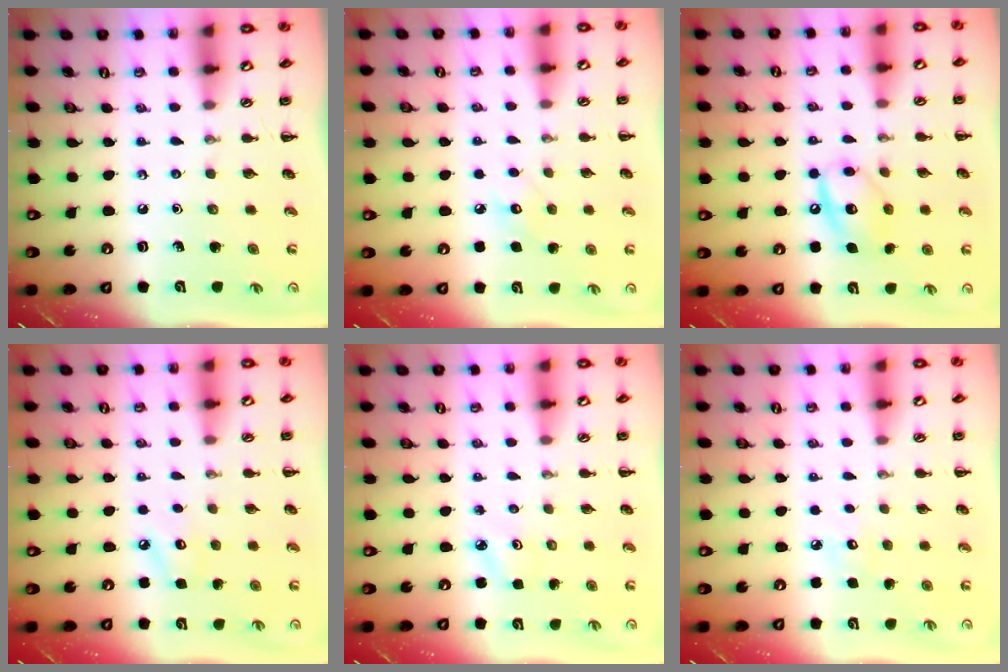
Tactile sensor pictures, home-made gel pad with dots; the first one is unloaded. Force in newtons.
{"total": 6.7, "press": 6.4, "slide": 1.7}
{"total": 12.0, "press": 11.9, "slide": 1.4}
{"total": 4.2, "press": 4.0, "slide": 1.3}
{"total": 2.5, "press": 2.4, "slide": 0.7}
{"total": 4.7, "press": 4.5, "slide": 1.2}